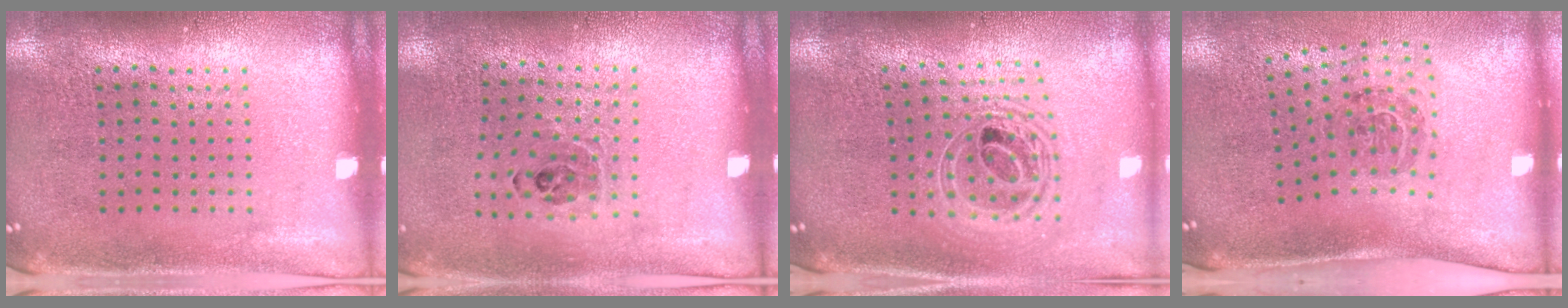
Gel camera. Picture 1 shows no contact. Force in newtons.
{"total": 0.9, "press": 0.8, "slide": 0.4}
{"total": 2.1, "press": 1.6, "slide": 1.3}
{"total": 1.8, "press": 1.1, "slide": 1.4}